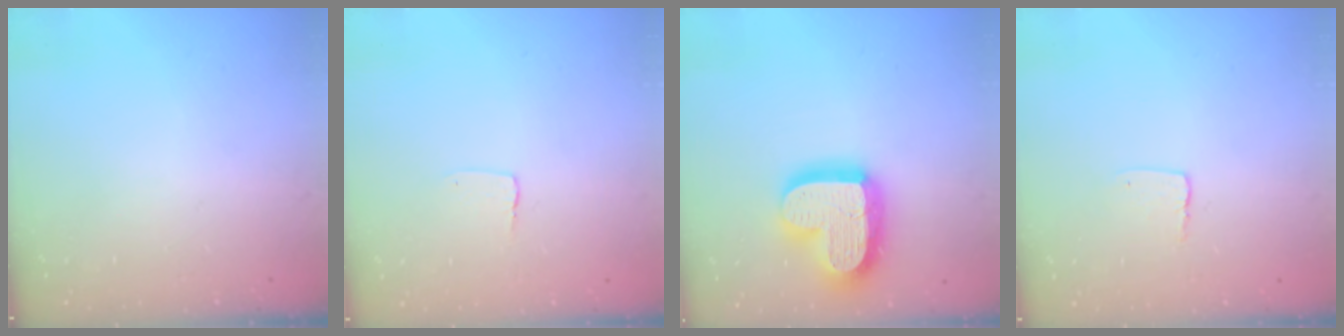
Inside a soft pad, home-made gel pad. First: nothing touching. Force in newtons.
{"total": 2.7, "press": 2.7, "slide": 0.2}
{"total": 20.7, "press": 20.7, "slide": 1.7}
{"total": 3.8, "press": 3.8, "slide": 0.4}